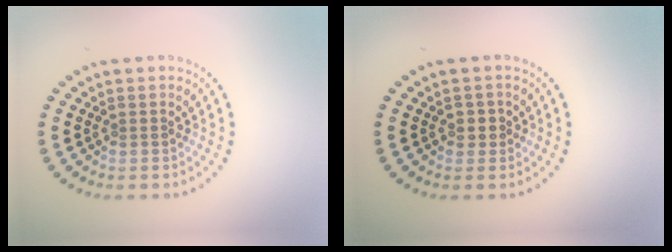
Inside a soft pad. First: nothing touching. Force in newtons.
{"total": 1.2, "press": 1.0, "slide": 0.6}